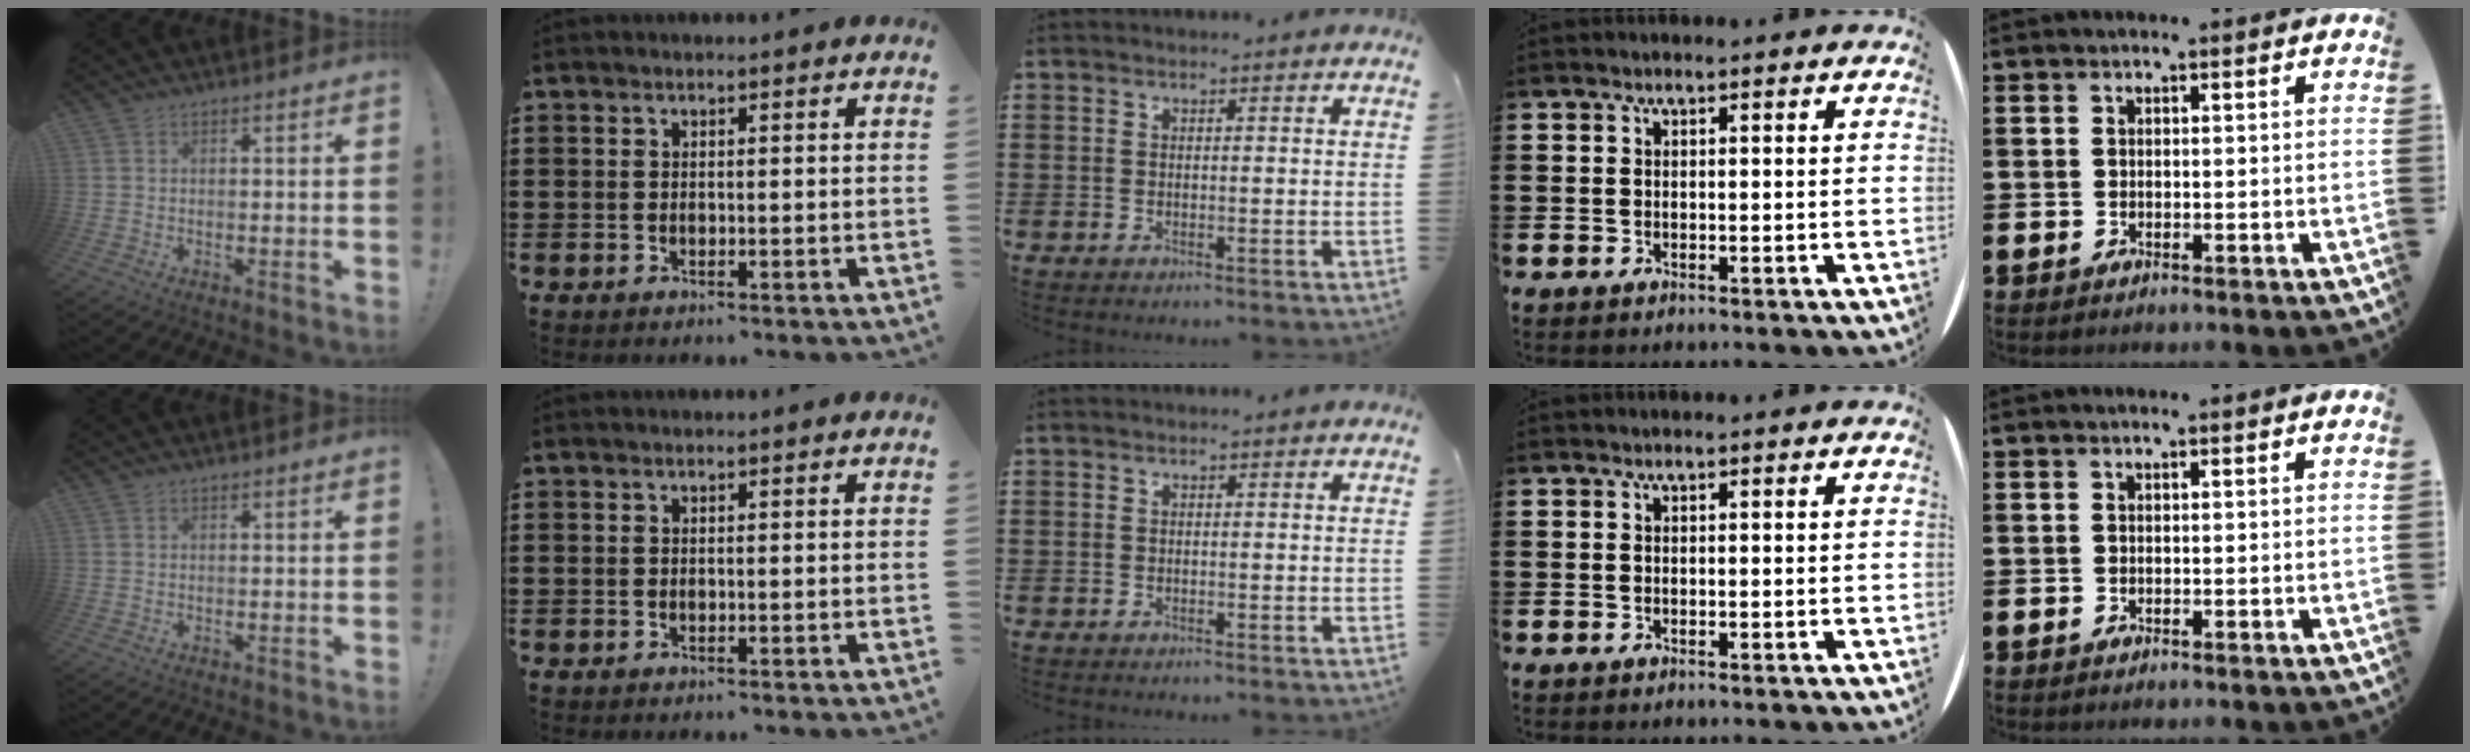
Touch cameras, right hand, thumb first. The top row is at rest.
{}